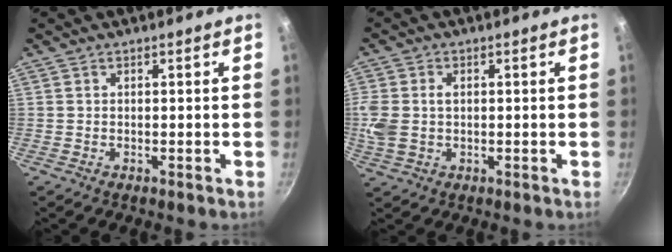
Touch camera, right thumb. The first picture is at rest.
{"total": 7.0, "force": [0.5, 4.9, 4.9], "torque": [-0.105, 0.003, 0.009]}